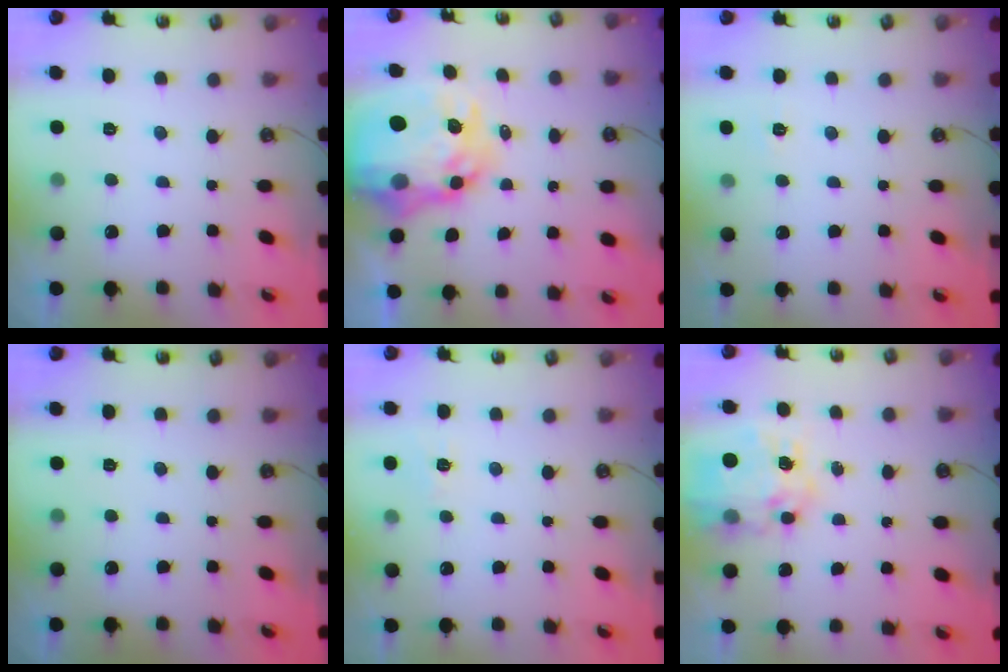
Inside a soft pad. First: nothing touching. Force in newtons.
{"total": 14.4, "press": 14.3, "slide": 1.2}
{"total": 2.7, "press": 2.7, "slide": 0.4}
{"total": 0.0}
{"total": 7.1, "press": 7.1, "slide": 0.7}
{"total": 12.3, "press": 12.2, "slide": 1.2}